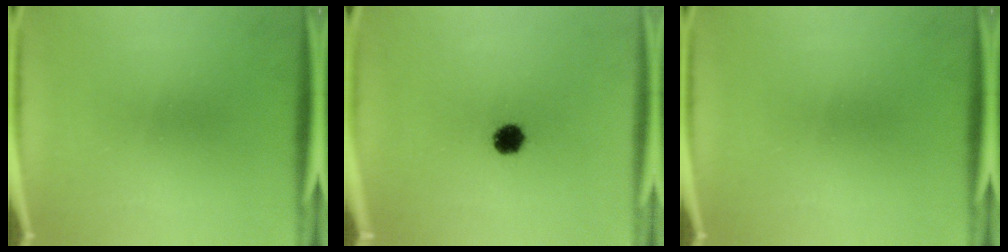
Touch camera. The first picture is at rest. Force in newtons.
{"total": 5.0}
{"total": 0.0}